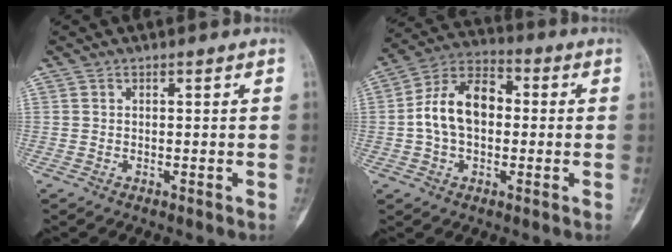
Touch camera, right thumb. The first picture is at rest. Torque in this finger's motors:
{"motor_torque": [0.53, 0.55, 0.34, -0.19, 0.08]}